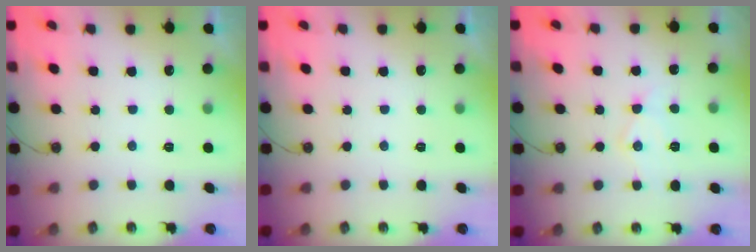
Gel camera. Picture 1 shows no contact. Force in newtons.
{"total": 0.0}
{"total": 9.0, "press": 9.0, "slide": 0.5}